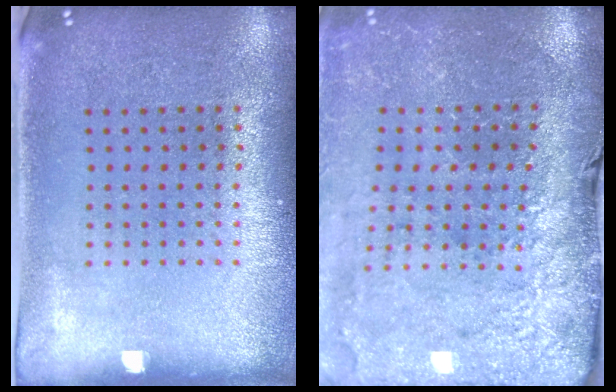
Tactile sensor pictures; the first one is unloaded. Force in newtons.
{"total": 3.3, "press": 3.0, "slide": 1.3}